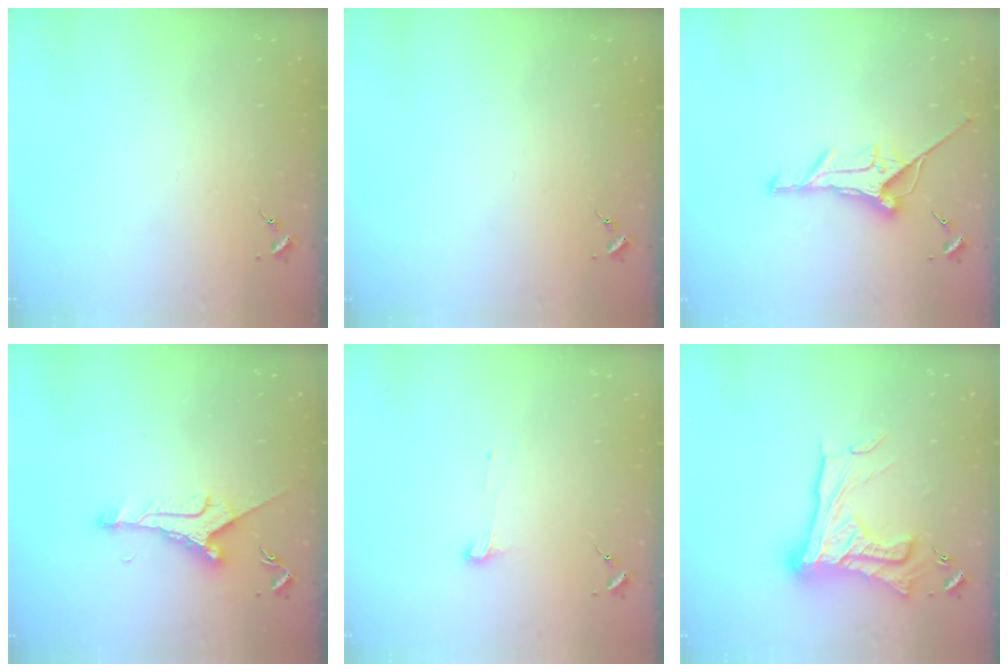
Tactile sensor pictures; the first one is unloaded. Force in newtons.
{"total": 0.0}
{"total": 11.7, "press": 11.7, "slide": 0.8}
{"total": 9.0, "press": 9.0, "slide": 0.8}
{"total": 5.1, "press": 5.0, "slide": 0.6}
{"total": 24.7, "press": 24.6, "slide": 2.0}